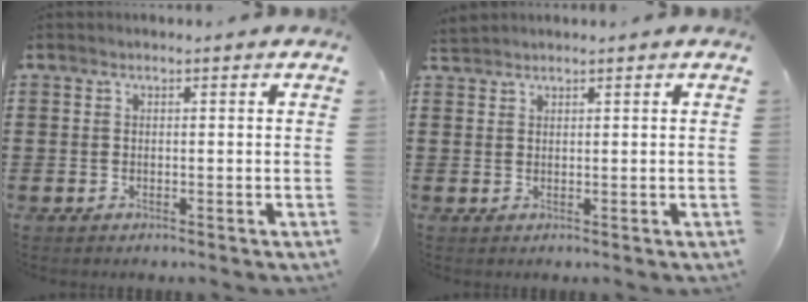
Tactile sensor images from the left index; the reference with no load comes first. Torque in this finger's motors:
{"motor_torque": [0.43, -0.48, 0.51, 0.11]}